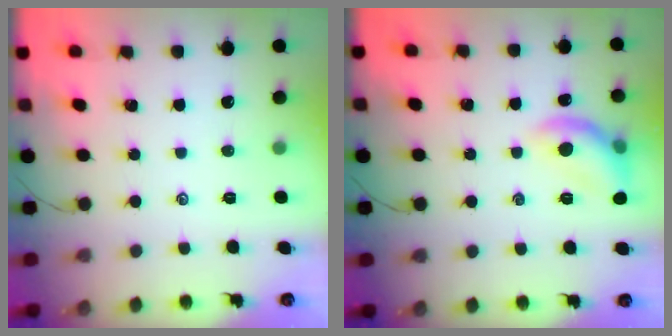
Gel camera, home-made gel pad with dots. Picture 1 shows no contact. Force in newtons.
{"total": 10.9, "press": 10.9, "slide": 0.4}